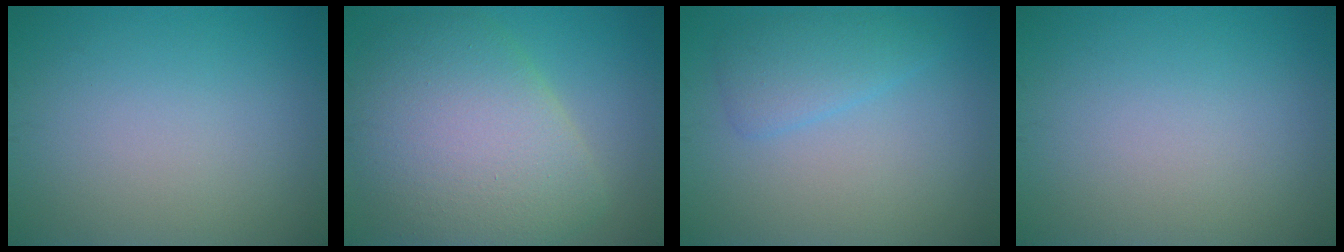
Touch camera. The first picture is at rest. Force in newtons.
{"total": 9.4, "press": 9.4, "slide": 0.7}
{"total": 2.6, "press": 2.6, "slide": 0.1}
{"total": 0.0}